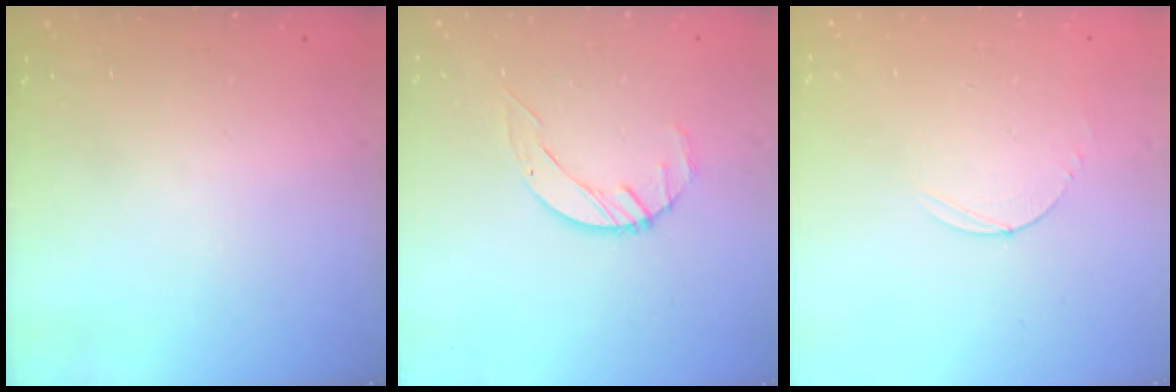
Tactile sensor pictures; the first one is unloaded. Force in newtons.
{"total": 3.2, "press": 3.2, "slide": 0.4}
{"total": 2.8, "press": 2.8, "slide": 0.3}